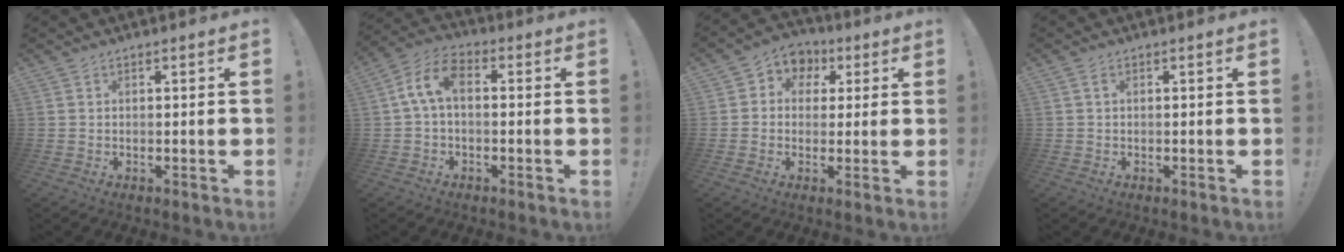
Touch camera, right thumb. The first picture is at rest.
{"total": 8.5, "force": [0.9, 4.9, 6.9], "torque": [-0.150, 0.008, 0.022]}
{"total": 6.3, "force": [0.4, 6.0, 2.0], "torque": [-0.029, 0.004, 0.013]}
{"total": 1.1, "force": [0.3, 0.7, 0.7], "torque": [-0.017, 0.004, 0.005]}